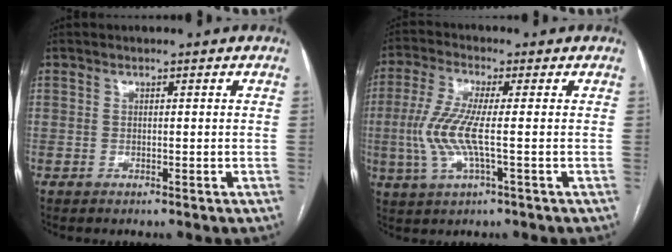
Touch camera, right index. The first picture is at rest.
{"total": 8.3, "force": [-0.9, 1.1, 8.1], "torque": [-0.189, -0.002, -0.024]}